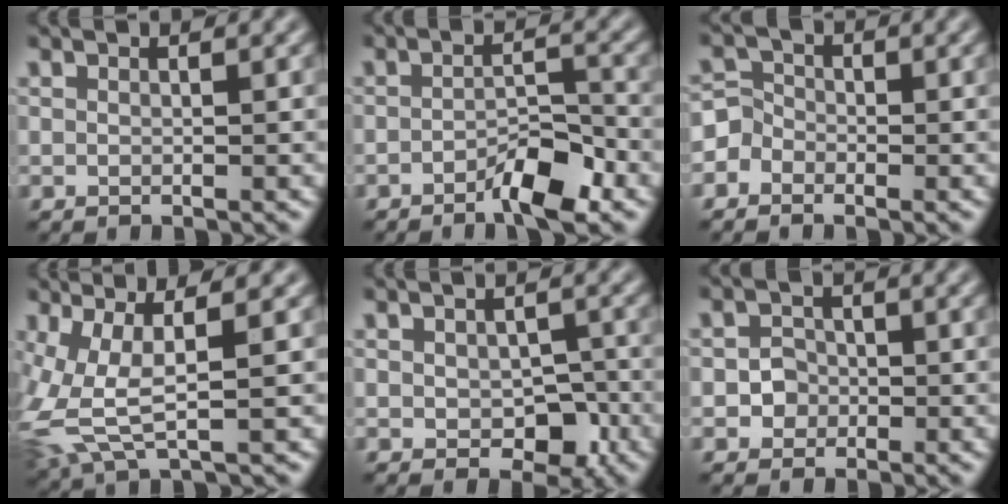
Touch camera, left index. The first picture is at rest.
{"total": 3.9, "force": [-2.3, 0.9, 3.0], "torque": [-0.050, 0.007, -0.041]}
{"total": 2.3, "force": [-1.1, 1.9, 0.4], "torque": [0.005, 0.016, -0.034]}
{"total": 6.5, "force": [0.1, 2.5, 6.0], "torque": [-0.163, -0.010, 0.006]}
{"total": 3.9, "force": [-0.8, 2.4, 2.9], "torque": [-0.041, -0.012, -0.007]}
{"total": 1.6, "force": [-0.4, 1.5, 0.5], "torque": [0.004, 0.003, -0.012]}